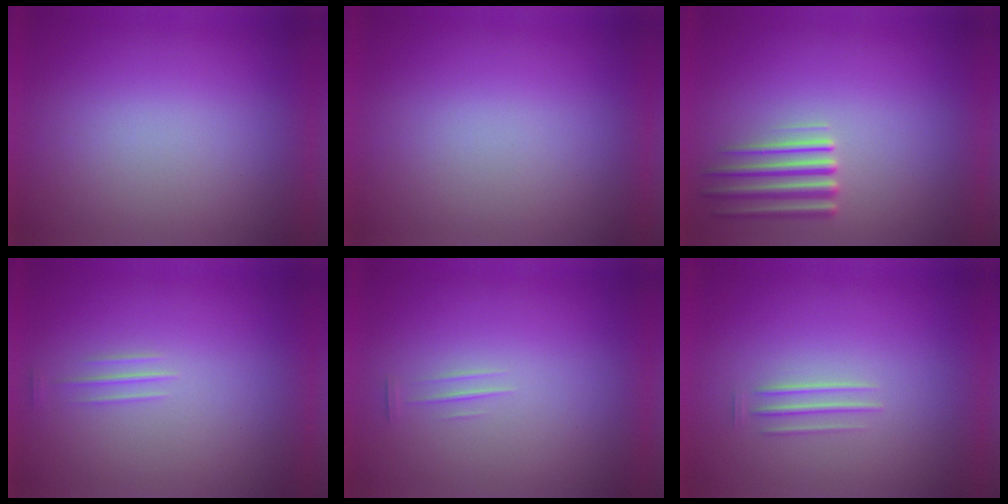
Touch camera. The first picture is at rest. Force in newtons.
{"total": 0.0}
{"total": 2.3}
{"total": 1.2}
{"total": 1.1}
{"total": 1.6}